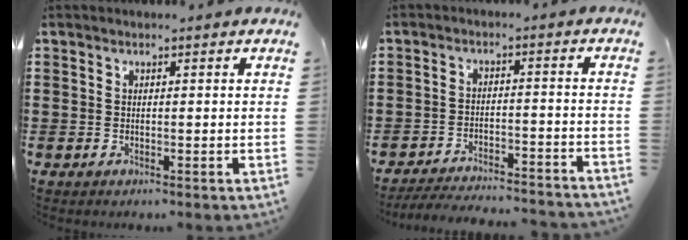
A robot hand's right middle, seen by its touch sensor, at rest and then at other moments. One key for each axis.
{"total": 4.6, "fx": -4.5, "fy": 0.0, "fz": 1.2, "tx": -0.027, "ty": -0.005, "tz": -0.091}